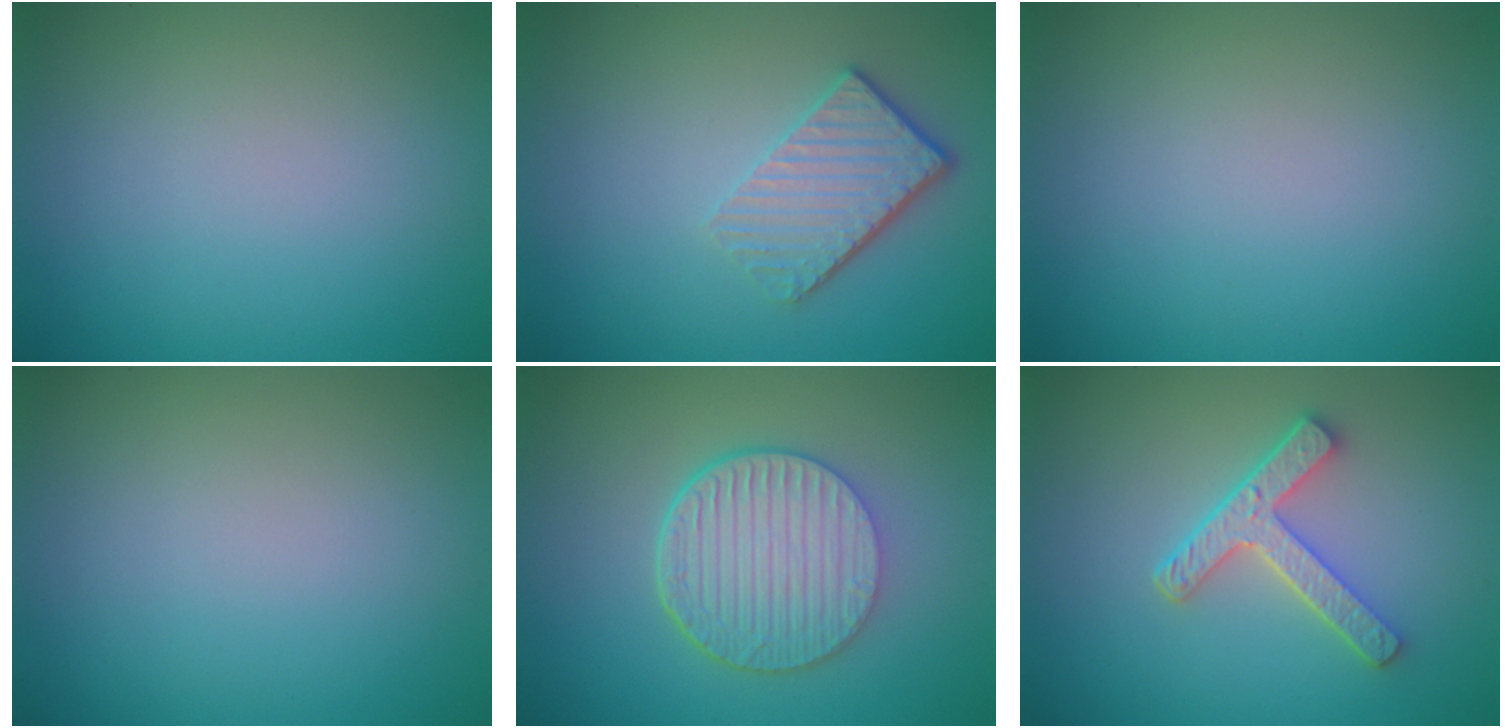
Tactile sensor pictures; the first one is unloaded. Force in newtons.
{"total": 4.2, "press": 3.0, "slide": 3.0}
{"total": 0.0}
{"total": 0.0}
{"total": 6.5, "press": 4.8, "slide": 4.5}
{"total": 3.7, "press": 3.2, "slide": 2.0}